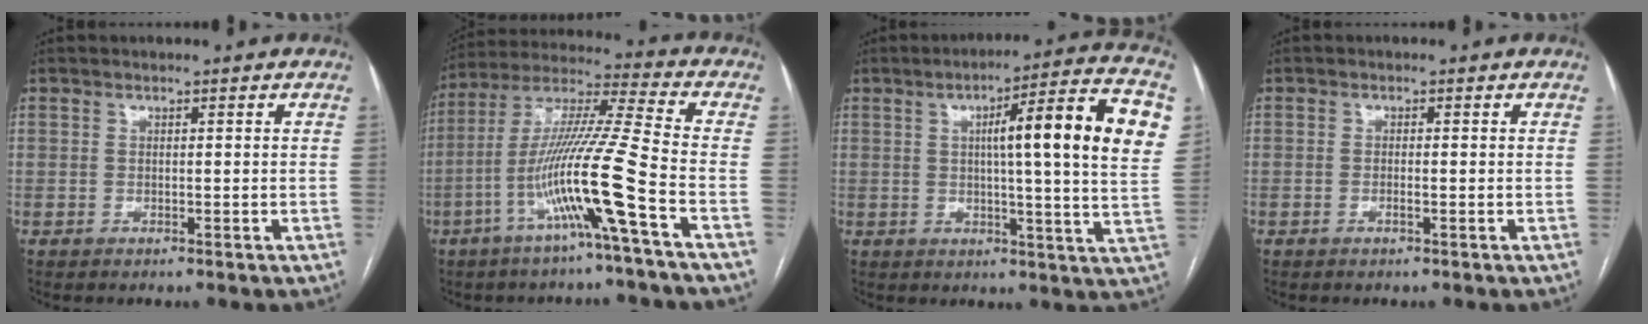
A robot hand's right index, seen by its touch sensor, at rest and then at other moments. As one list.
[{"total": 15.0, "force": [-6.1, -1.8, 13.6], "torque": [-0.267, -0.003, -0.118]}, {"total": 17.8, "force": [4.2, 0.3, 17.3], "torque": [-0.230, 0.018, 0.045]}, {"total": 0.8, "force": [-0.3, 0.0, 0.8], "torque": [-0.015, 0.002, -0.004]}]